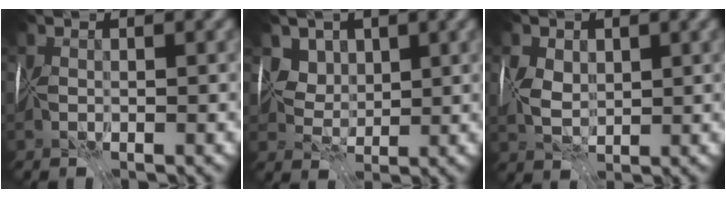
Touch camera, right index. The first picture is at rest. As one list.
[{"total": 3.2, "force": [2.4, 2.0, 0.4], "torque": [-0.006, -0.016, 0.050]}, {"total": 2.4, "force": [1.1, 1.6, 1.5], "torque": [-0.027, 0.007, 0.020]}]